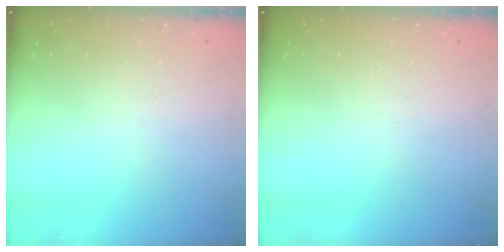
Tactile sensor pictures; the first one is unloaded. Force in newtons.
{"total": 0.0}